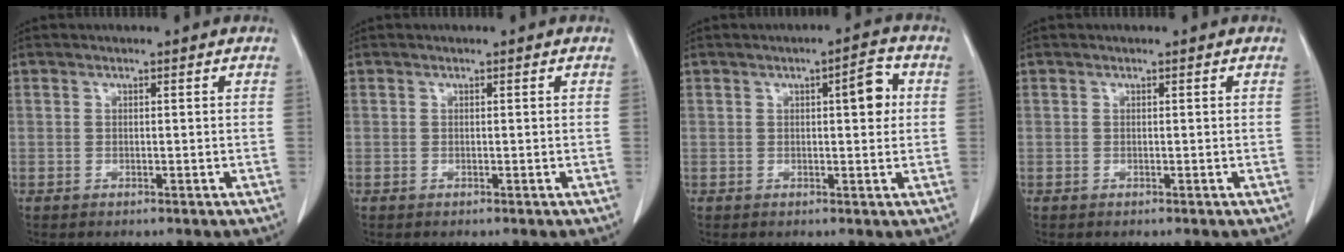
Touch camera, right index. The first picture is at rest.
{"total": 0.0}
{"total": 4.5, "force": [1.0, 1.2, 4.2], "torque": [-0.055, 0.006, 0.010]}
{"total": 0.0}